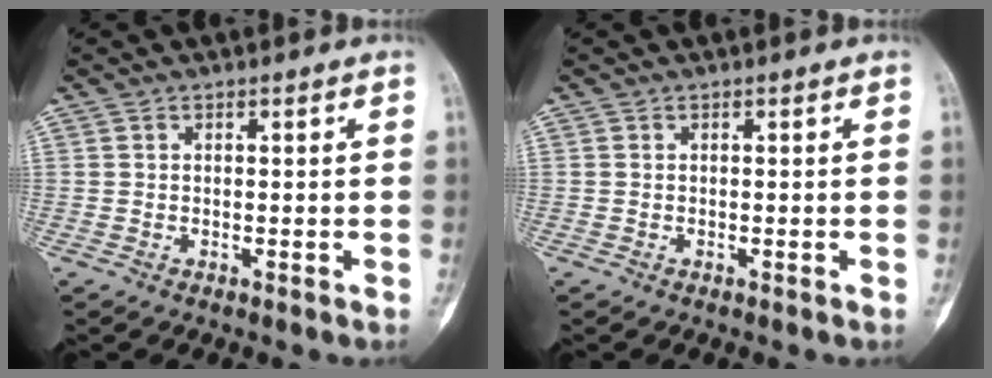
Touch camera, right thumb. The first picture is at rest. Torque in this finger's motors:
{"motor_torque": [0.19, 0.10, 0.06, -0.10, -0.02]}